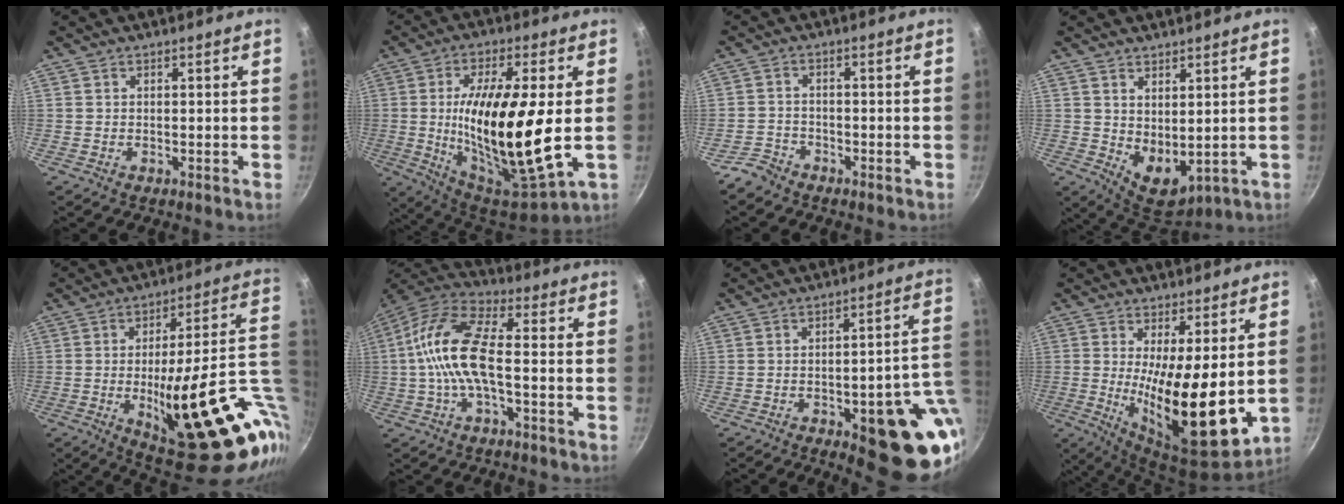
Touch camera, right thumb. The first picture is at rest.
{"total": 22.6, "force": [-0.5, 6.6, 21.6], "torque": [-0.391, -0.011, -0.002]}
{"total": 3.4, "force": [-2.9, 1.8, 0.6], "torque": [-0.010, 0.031, -0.055]}
{"total": 7.7, "force": [1.8, 4.4, 6.1], "torque": [-0.072, -0.032, 0.048]}
{"total": 32.0, "force": [-4.8, 10.9, 29.7], "torque": [-0.380, -0.008, -0.046]}
{"total": 13.2, "force": [-1.6, 5.1, 12.1], "torque": [-0.245, 0.036, -0.047]}
{"total": 19.9, "force": [-5.0, 6.3, 18.2], "torque": [-0.178, 0.015, -0.062]}
{"total": 16.1, "force": [0.6, 4.8, 15.4], "torque": [-0.237, -0.034, 0.022]}